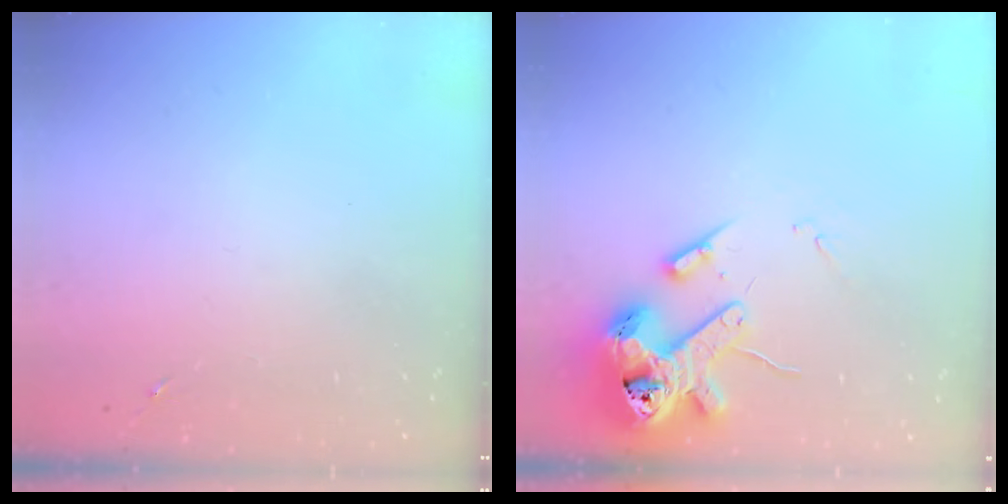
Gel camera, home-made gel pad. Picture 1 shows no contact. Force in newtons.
{"total": 14.8, "press": 14.7, "slide": 2.3}